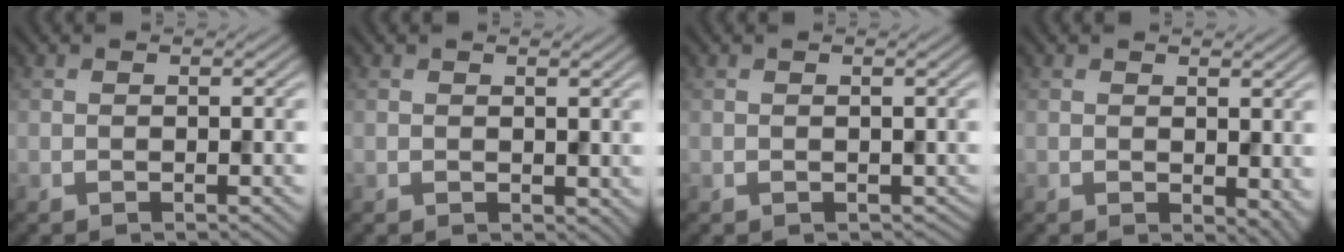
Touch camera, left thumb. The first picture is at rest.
{"total": 1.0, "force": [0.5, 0.7, 0.4], "torque": [-0.007, -0.005, 0.013]}
{"total": 0.8, "force": [0.2, 0.7, 0.1], "torque": [-0.006, -0.004, 0.006]}
{"total": 3.3, "force": [0.1, 2.1, 2.5], "torque": [-0.033, -0.011, 0.005]}